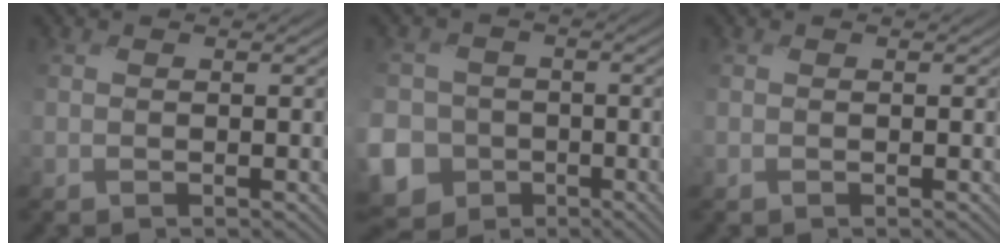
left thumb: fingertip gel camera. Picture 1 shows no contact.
{"total": 15.5, "force": [-5.6, 14.2, 2.8], "torque": [-0.138, -0.047, -0.118]}
{"total": 0.0}